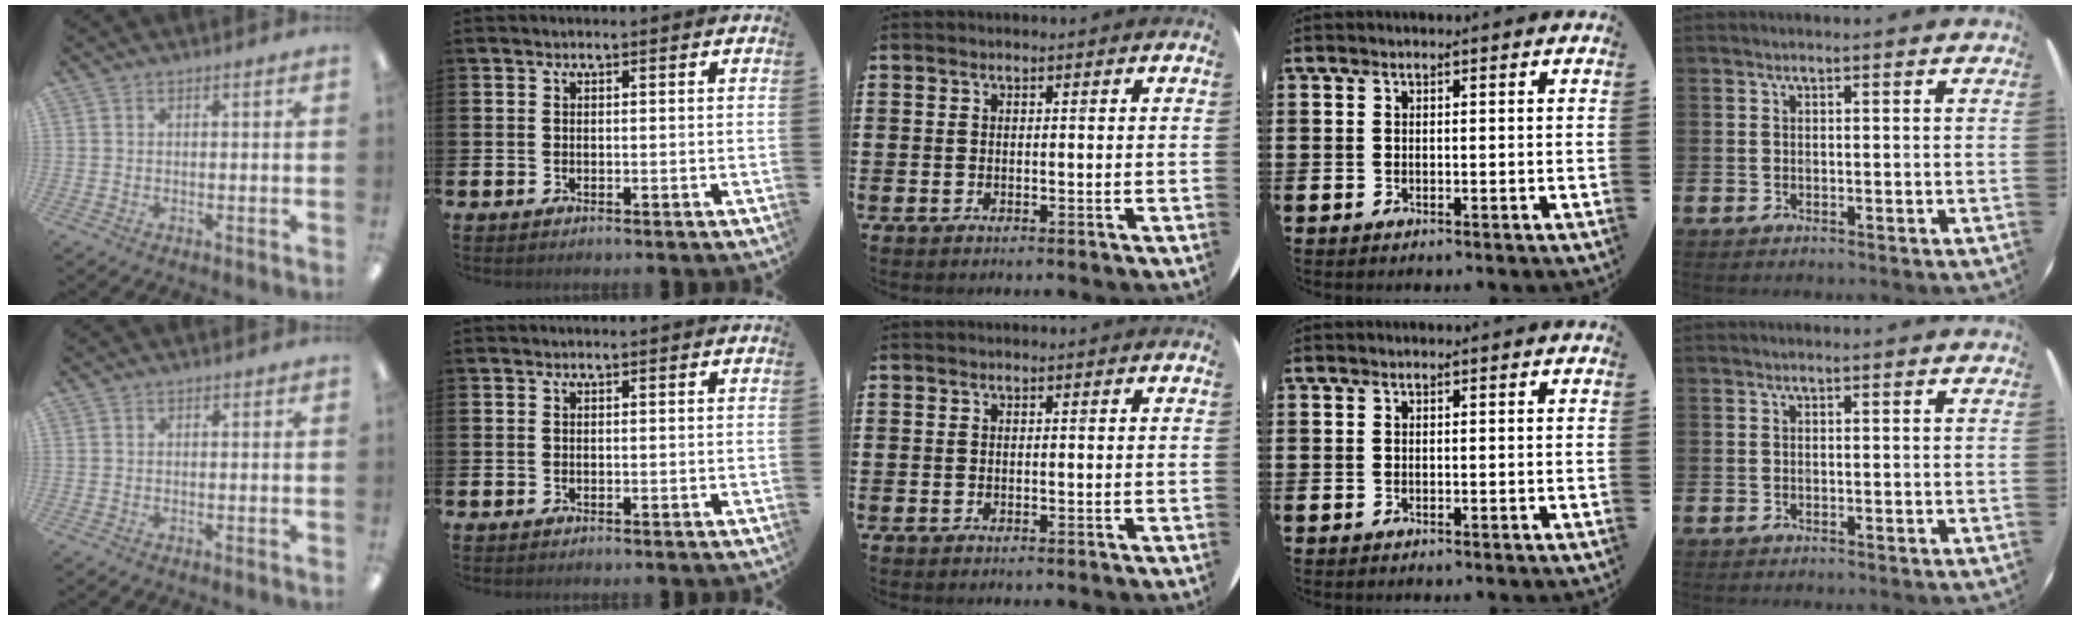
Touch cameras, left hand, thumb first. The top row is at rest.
{}